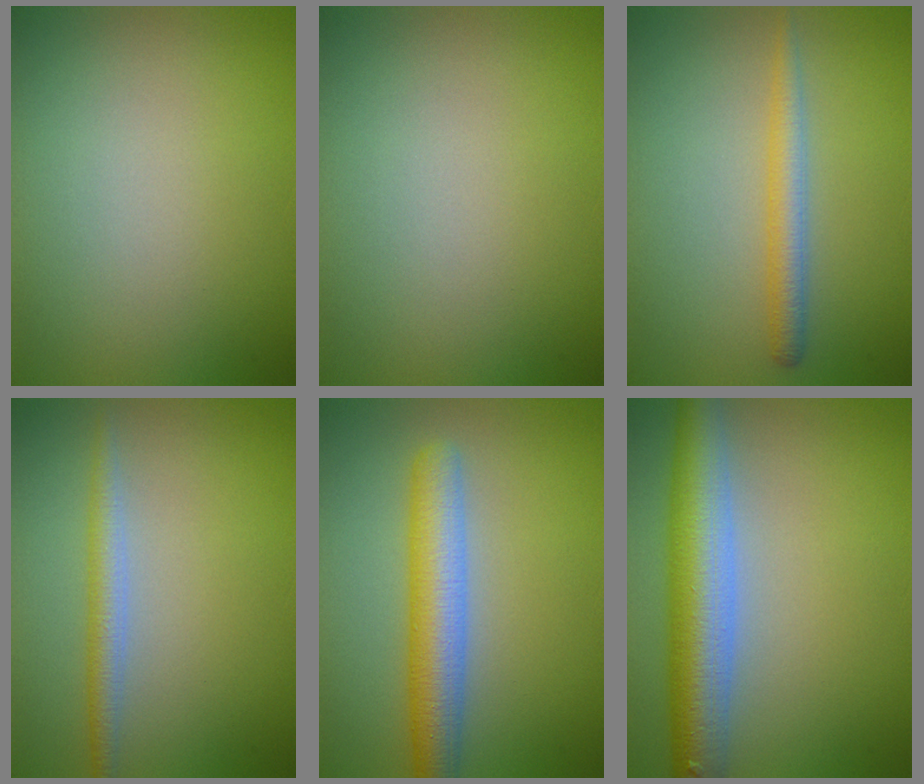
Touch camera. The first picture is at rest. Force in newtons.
{"total": 0.0}
{"total": 2.2, "press": 2.2, "slide": 0.2}
{"total": 2.2, "press": 2.2, "slide": 0.0}
{"total": 5.1, "press": 5.1, "slide": 0.1}
{"total": 7.4, "press": 7.4, "slide": 0.4}